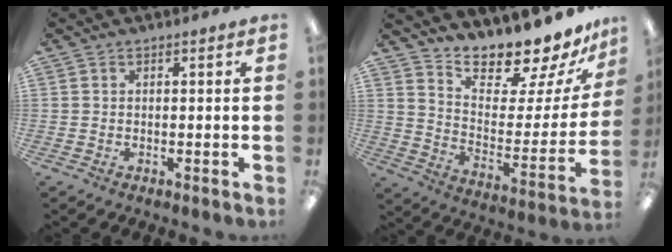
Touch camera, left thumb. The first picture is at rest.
{"total": 14.2, "force": [13.5, 2.7, 3.5], "torque": [-0.061, -0.128, 0.230]}